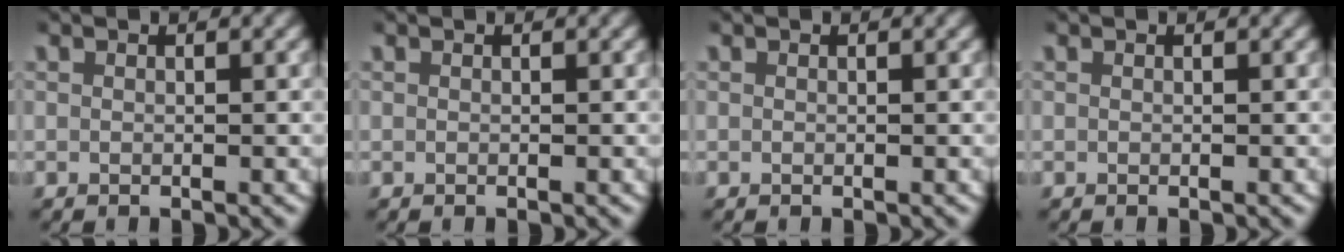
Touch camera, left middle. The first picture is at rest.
{"total": 0.0}
{"total": 0.0}
{"total": 0.0}